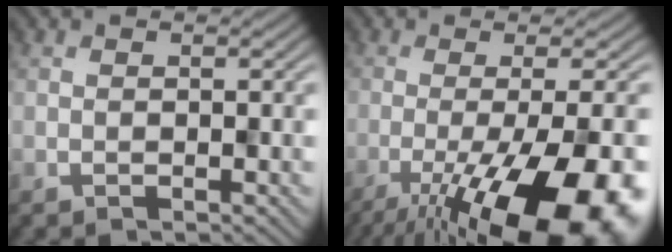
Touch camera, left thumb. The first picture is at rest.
{"total": 17.4, "force": [-9.5, 5.4, 13.5], "torque": [-0.185, -0.038, -0.134]}